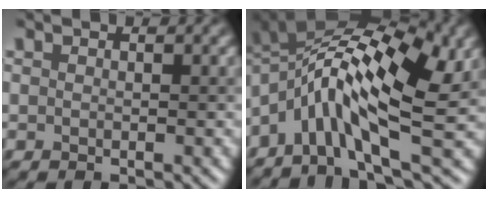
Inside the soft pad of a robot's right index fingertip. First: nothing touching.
{"total": 12.4, "force": [0.4, 4.8, 11.4], "torque": [-0.210, 0.019, 0.008]}